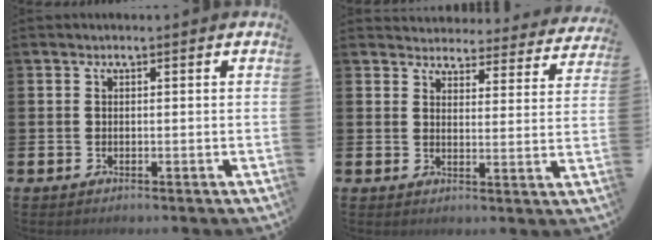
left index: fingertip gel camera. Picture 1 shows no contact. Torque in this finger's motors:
{"motor_torque": [1.05, -1.09, 0.31, -0.01]}